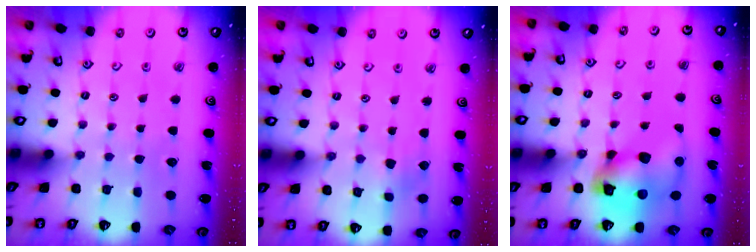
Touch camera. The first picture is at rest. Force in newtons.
{"total": 1.3, "press": 1.3, "slide": 0.1}
{"total": 12.4, "press": 12.3, "slide": 2.0}